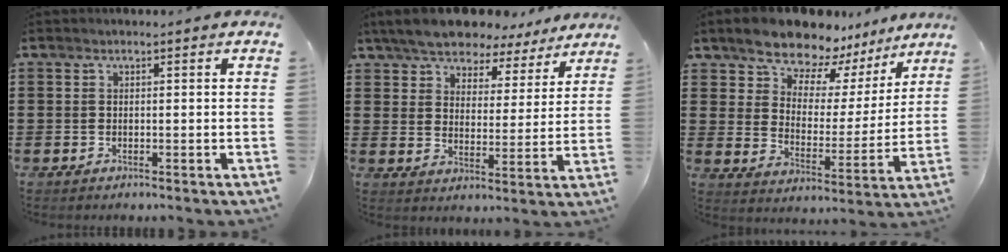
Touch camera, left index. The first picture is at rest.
{"total": 7.3, "force": [7.0, 1.4, 1.5], "torque": [-0.065, -0.033, 0.126]}
{"total": 9.8, "force": [8.9, 3.6, 1.9], "torque": [-0.073, -0.061, 0.162]}